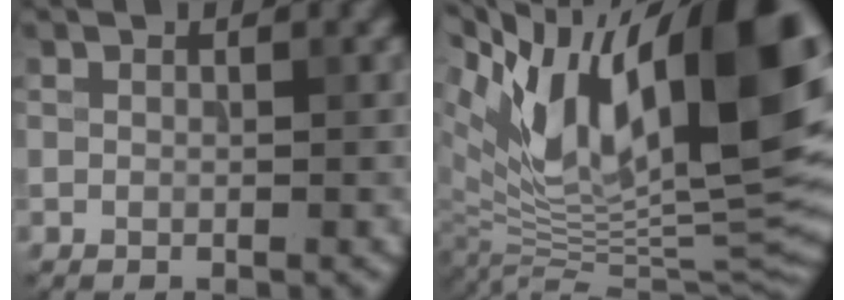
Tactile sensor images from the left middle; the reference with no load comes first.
{"total": 17.3, "force": [5.5, 7.7, 14.5], "torque": [-0.223, 0.008, 0.090]}